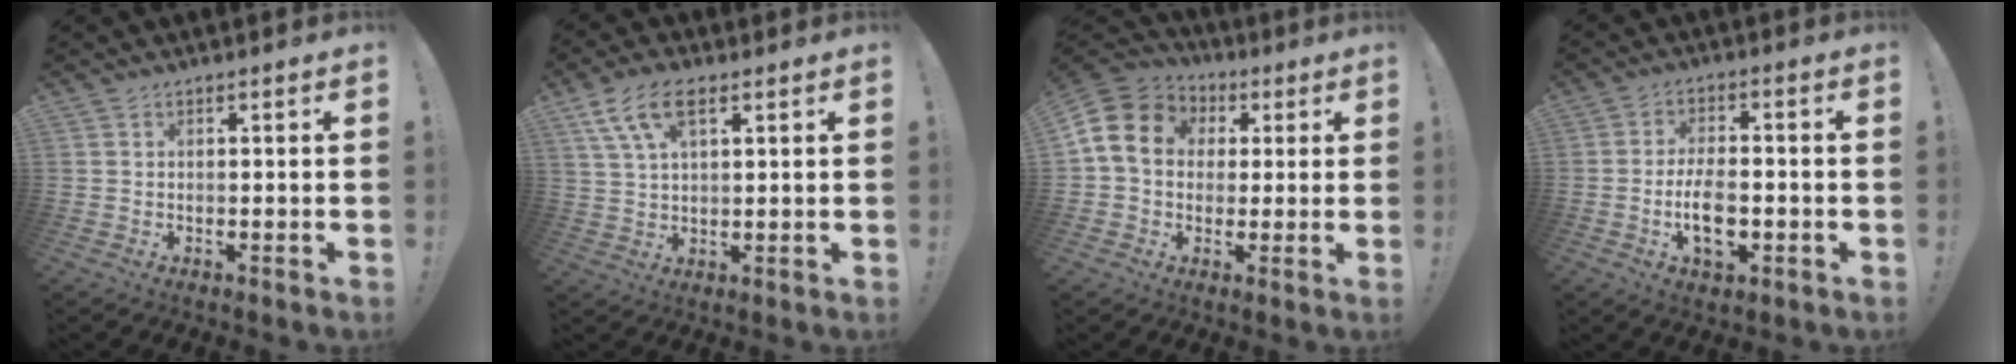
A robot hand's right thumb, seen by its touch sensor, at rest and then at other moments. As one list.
[{"total": 9.6, "force": [4.6, 4.5, 7.0], "torque": [-0.139, 0.000, 0.089]}, {"total": 13.7, "force": [3.0, 11.1, 7.4], "torque": [-0.122, 0.001, 0.059]}, {"total": 9.6, "force": [-2.7, 5.1, 7.7], "torque": [-0.129, 0.001, -0.045]}]